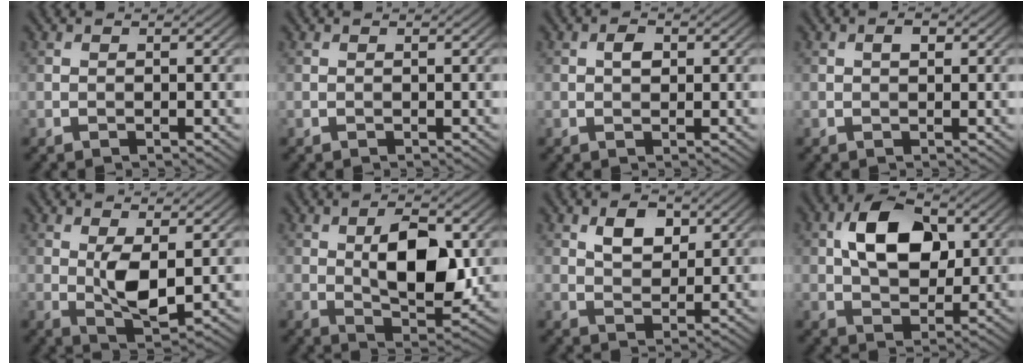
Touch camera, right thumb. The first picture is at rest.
{"total": 0.0}
{"total": 1.7, "force": [0.3, 1.1, 1.2], "torque": [-0.023, 0.002, 0.003]}
{"total": 1.2, "force": [0.4, 0.7, 1.0], "torque": [-0.015, 0.001, 0.005]}
{"total": 5.1, "force": [0.6, 2.0, 4.7], "torque": [-0.099, -0.008, 0.017]}
{"total": 9.3, "force": [1.3, 4.4, 8.1], "torque": [-0.135, -0.002, 0.026]}
{"total": 4.4, "force": [2.1, 2.6, 2.8], "torque": [-0.053, -0.002, 0.039]}
{"total": 9.7, "force": [2.5, 6.0, 7.3], "torque": [-0.136, 0.011, 0.040]}